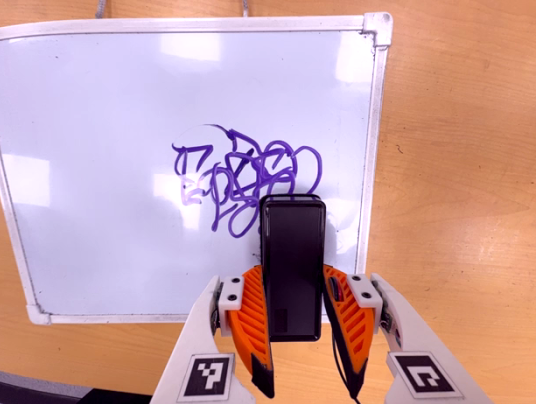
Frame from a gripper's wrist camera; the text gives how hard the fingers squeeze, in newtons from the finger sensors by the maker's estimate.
{"total": 4.0, "left": 2.5, "right": 5.5}